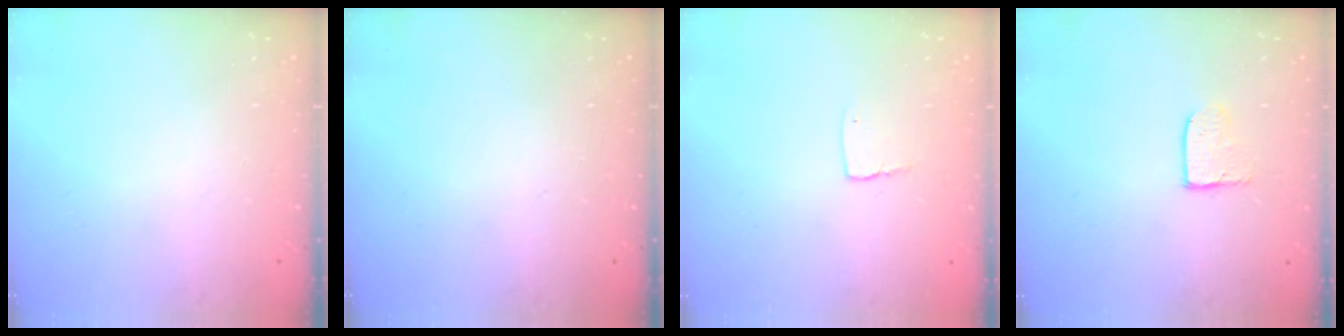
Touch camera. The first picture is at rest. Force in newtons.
{"total": 0.0}
{"total": 3.8, "press": 3.8, "slide": 0.4}
{"total": 4.0, "press": 4.0, "slide": 0.4}